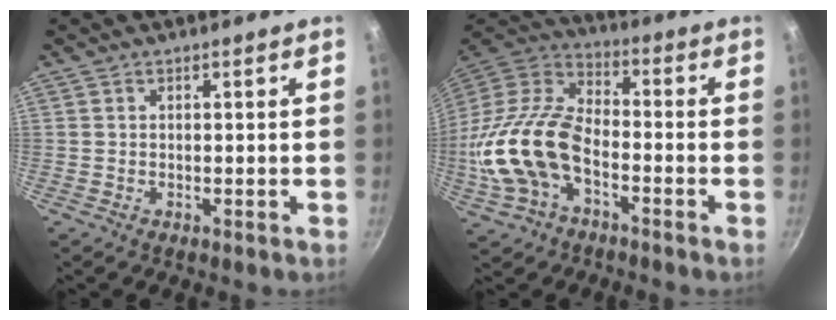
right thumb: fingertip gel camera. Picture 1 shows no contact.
{"total": 19.2, "force": [-5.4, 11.2, 14.6], "torque": [-0.281, 0.041, -0.117]}